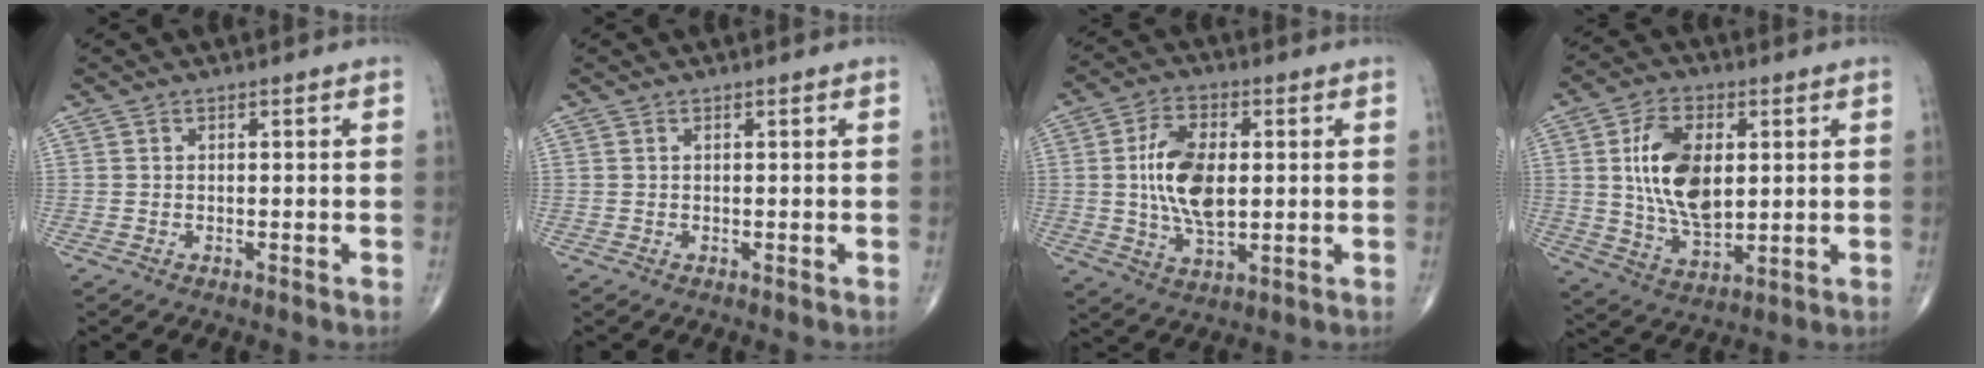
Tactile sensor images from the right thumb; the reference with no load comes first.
{"total": 0.0}
{"total": 12.5, "force": [0.9, 6.8, 10.4], "torque": [-0.185, -0.001, 0.019]}
{"total": 14.3, "force": [2.3, 8.2, 11.5], "torque": [-0.193, -0.011, 0.047]}